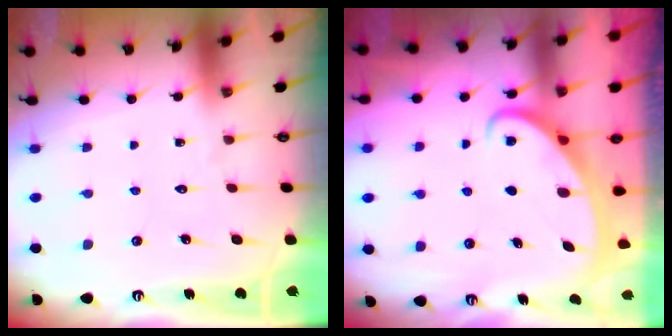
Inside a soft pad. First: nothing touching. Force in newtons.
{"total": 2.6, "press": 2.6, "slide": 0.4}